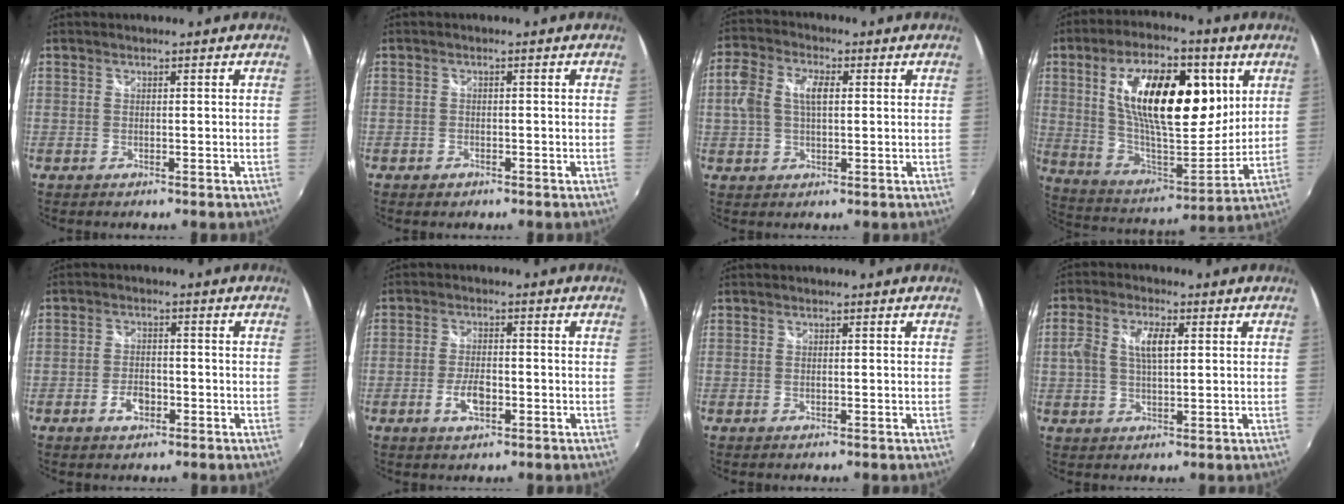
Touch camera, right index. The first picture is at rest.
{"total": 1.6, "force": [-1.0, 1.2, 0.4], "torque": [-0.010, 0.001, -0.014]}
{"total": 7.5, "force": [1.0, 4.3, 6.1], "torque": [-0.125, 0.021, 0.018]}
{"total": 23.9, "force": [7.0, 10.5, 20.3], "torque": [-0.354, 0.004, 0.122]}
{"total": 4.1, "force": [-2.0, 2.4, 2.6], "torque": [-0.055, 0.004, -0.033]}
{"total": 5.0, "force": [-1.9, 2.3, 4.0], "torque": [-0.083, 0.001, -0.032]}
{"total": 0.0}
{"total": 6.7, "force": [1.1, 3.0, 5.8], "torque": [-0.110, 0.013, 0.023]}